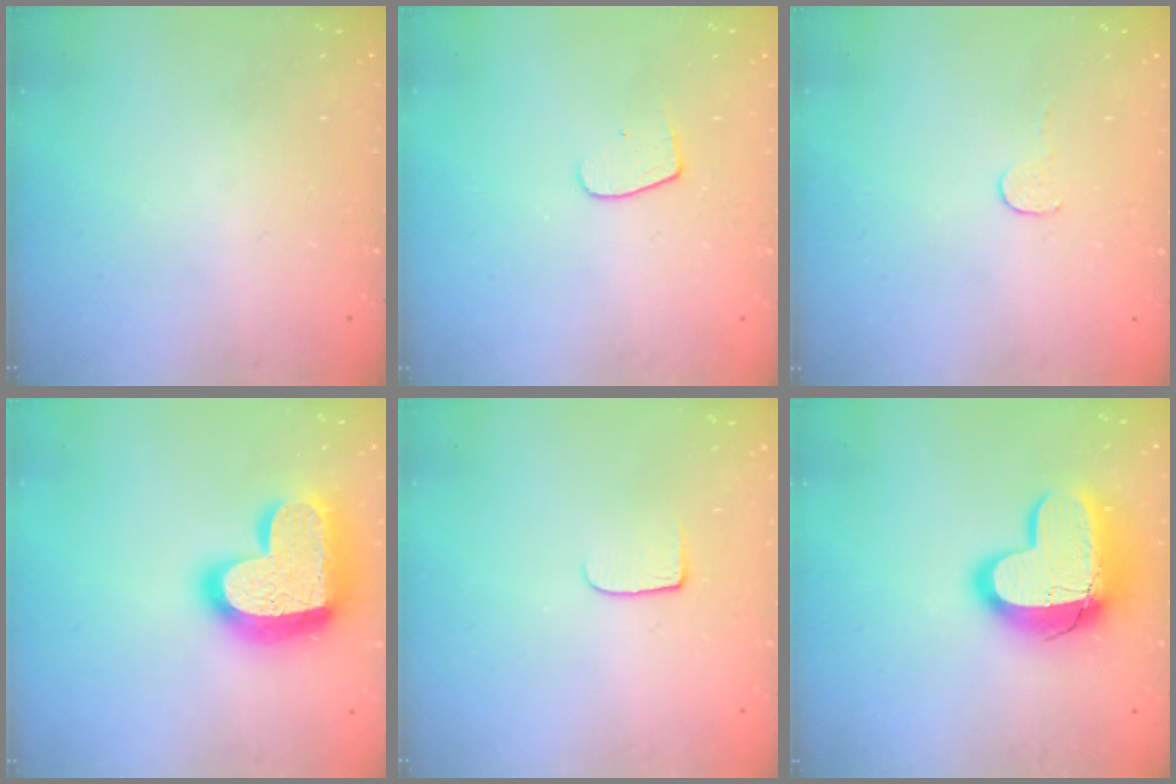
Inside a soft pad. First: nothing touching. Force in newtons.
{"total": 5.0, "press": 5.0, "slide": 0.4}
{"total": 2.7, "press": 2.7, "slide": 0.2}
{"total": 21.5, "press": 21.5, "slide": 1.6}
{"total": 6.5, "press": 6.5, "slide": 0.7}
{"total": 15.2, "press": 15.2, "slide": 1.4}